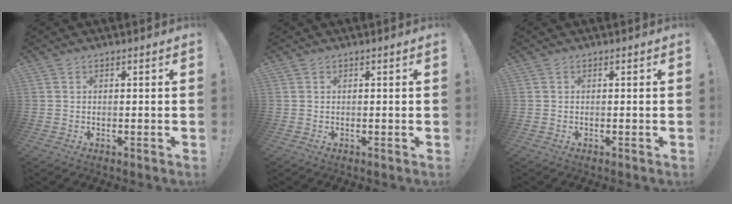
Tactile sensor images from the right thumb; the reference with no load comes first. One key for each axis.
{"total": 0.0}
{"total": 0.0}